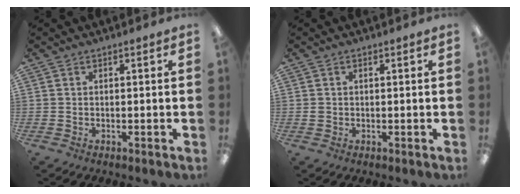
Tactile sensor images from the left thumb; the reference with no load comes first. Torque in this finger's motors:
{"motor_torque": [0.13, 0.38, 0.11, 0.11, -0.05]}